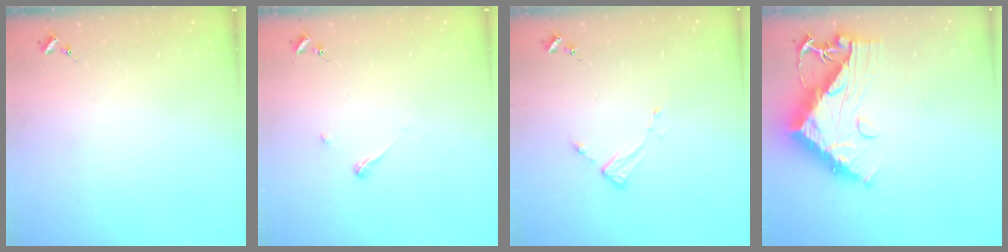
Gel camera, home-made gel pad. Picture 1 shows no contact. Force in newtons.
{"total": 3.6, "press": 3.6, "slide": 0.4}
{"total": 2.6, "press": 2.6, "slide": 0.4}
{"total": 14.5, "press": 14.4, "slide": 1.6}